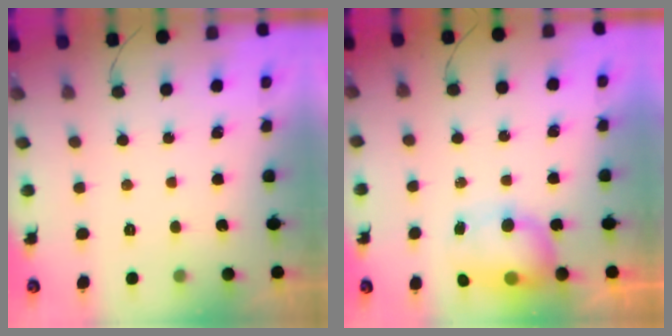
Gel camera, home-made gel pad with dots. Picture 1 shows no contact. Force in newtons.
{"total": 8.3, "press": 8.2, "slide": 1.2}